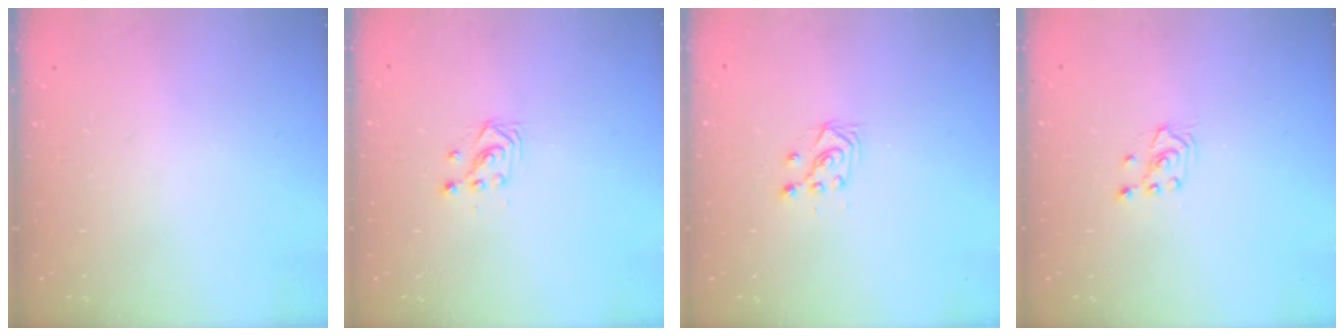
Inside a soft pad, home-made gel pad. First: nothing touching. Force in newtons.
{"total": 3.0, "press": 3.0, "slide": 0.1}
{"total": 3.3, "press": 3.2, "slide": 0.8}
{"total": 2.5, "press": 2.4, "slide": 0.9}